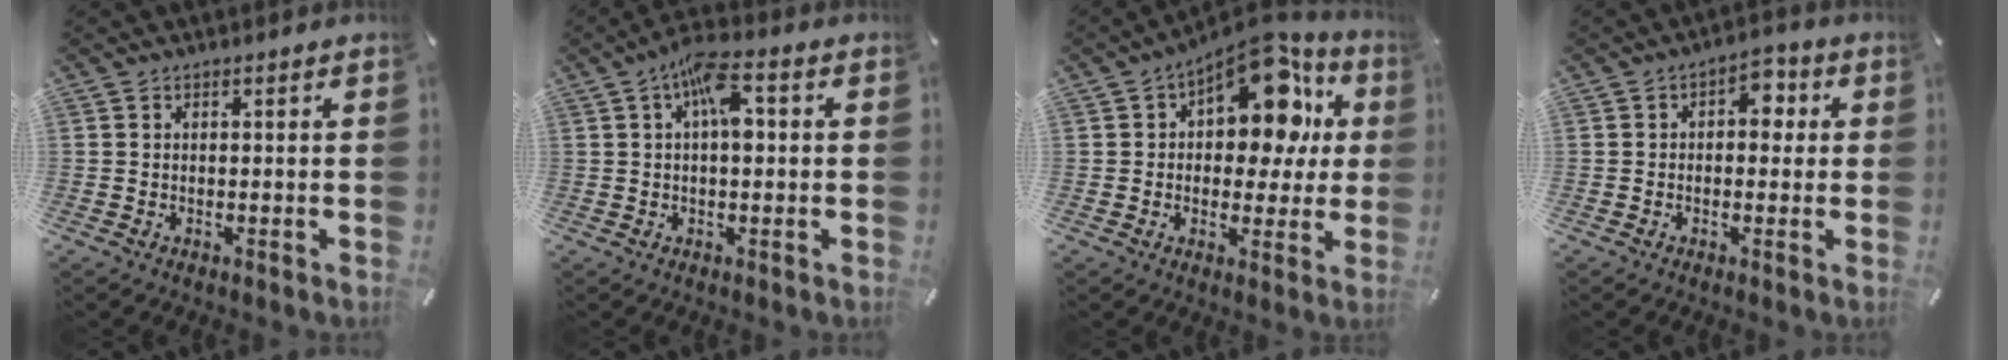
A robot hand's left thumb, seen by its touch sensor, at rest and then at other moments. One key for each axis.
{"total": 8.4, "fx": 1.5, "fy": 3.8, "fz": 7.3, "tx": -0.116, "ty": 0.007, "tz": 0.022}
{"total": 16.9, "fx": 7.7, "fy": 10.1, "fz": 11.1, "tx": -0.155, "ty": -0.050, "tz": 0.134}
{"total": 5.0, "fx": 0.2, "fy": 3.3, "fz": 3.8, "tx": -0.035, "ty": 0.001, "tz": -0.009}